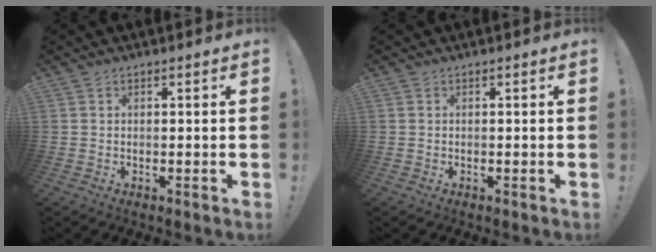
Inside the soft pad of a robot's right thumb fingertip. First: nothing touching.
{"total": 0.0}